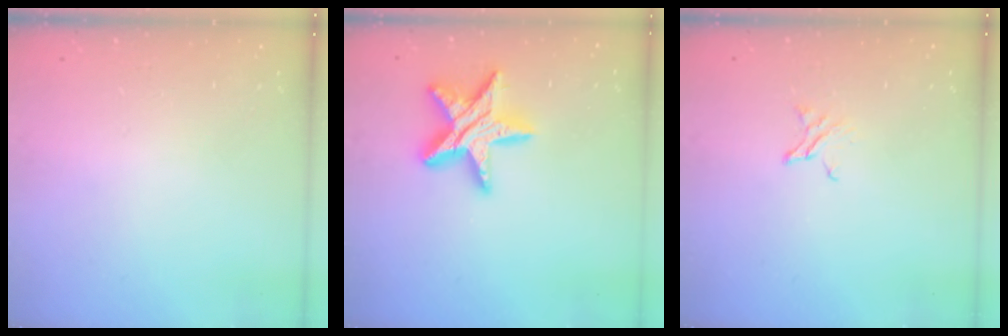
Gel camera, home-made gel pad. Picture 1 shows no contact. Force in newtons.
{"total": 16.1, "press": 16.0, "slide": 1.1}
{"total": 2.0, "press": 2.0, "slide": 0.1}